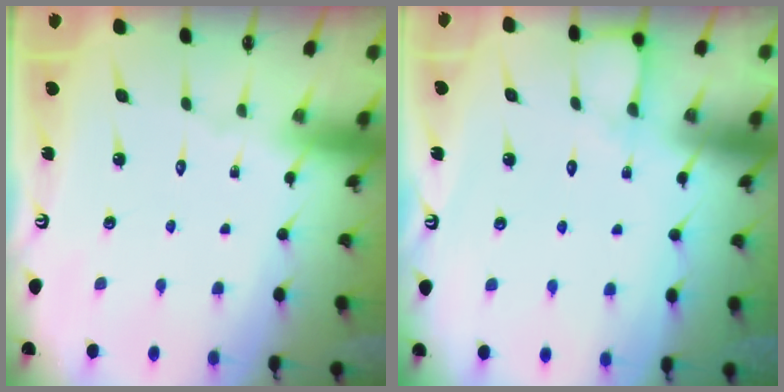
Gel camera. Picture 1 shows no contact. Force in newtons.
{"total": 5.5, "press": 5.5, "slide": 0.5}